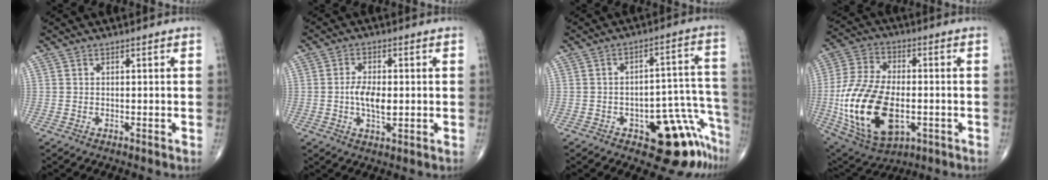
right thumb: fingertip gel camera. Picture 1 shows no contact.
{"total": 6.0, "force": [-0.3, 2.8, 5.4], "torque": [-0.097, -0.004, -0.009]}
{"total": 14.3, "force": [-8.8, 5.8, 9.8], "torque": [-0.056, 0.090, -0.112]}
{"total": 22.2, "force": [-4.1, 12.5, 17.9], "torque": [-0.350, 0.000, -0.059]}